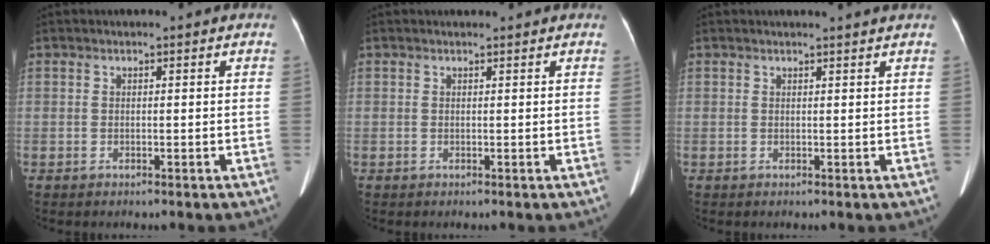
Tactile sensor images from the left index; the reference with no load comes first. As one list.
[{"total": 0.9, "force": [0.9, 0.2, 0.1], "torque": [-0.012, 0.011, 0.013]}, {"total": 2.2, "force": [2.0, -0.6, 0.6], "torque": [-0.012, -0.001, 0.023]}]